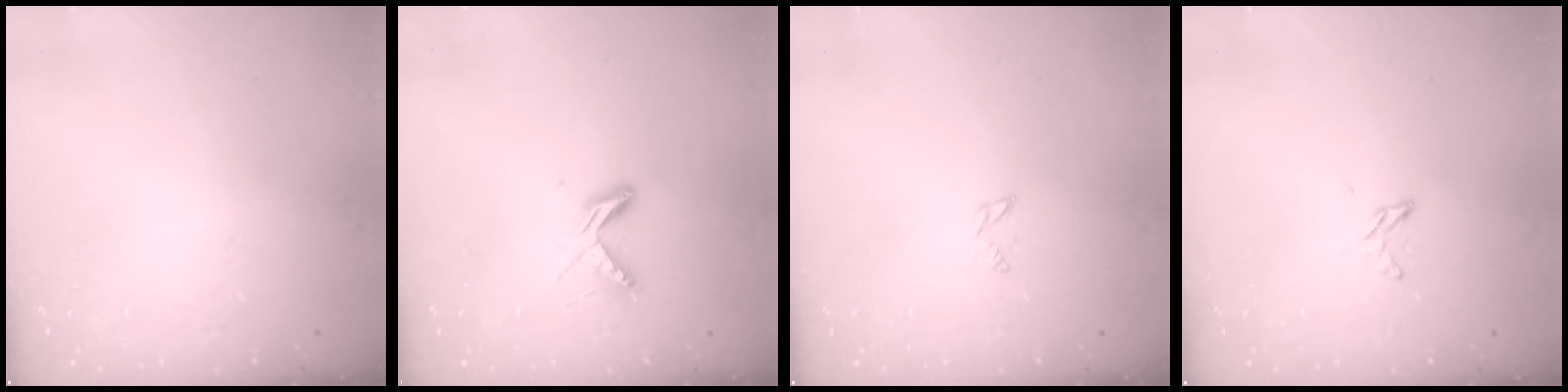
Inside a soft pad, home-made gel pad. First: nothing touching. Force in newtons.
{"total": 5.4, "press": 5.4, "slide": 0.5}
{"total": 1.8, "press": 1.7, "slide": 0.3}
{"total": 3.9, "press": 3.8, "slide": 0.4}